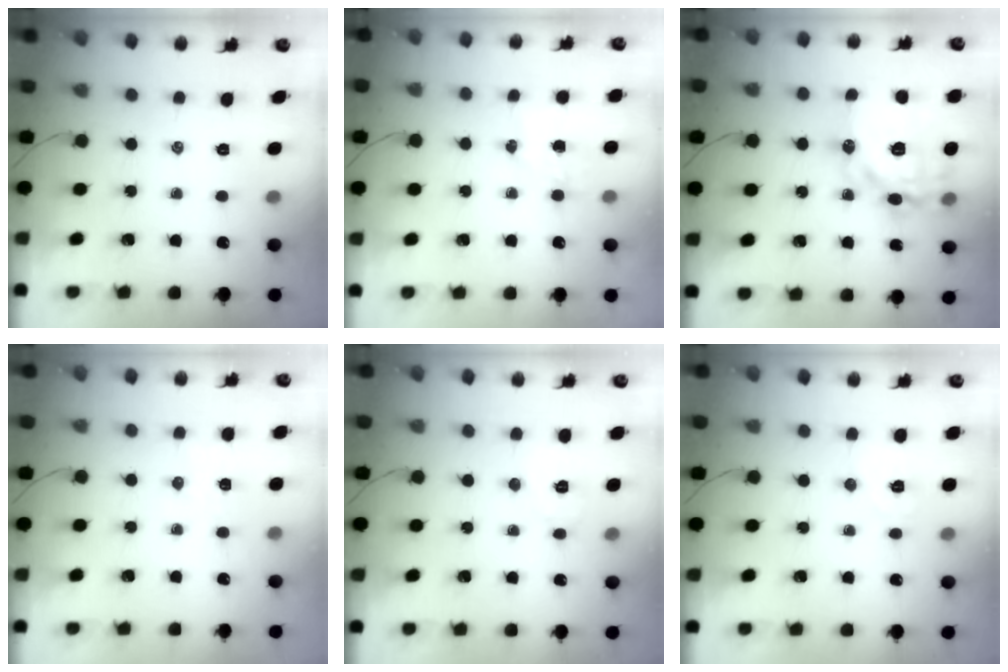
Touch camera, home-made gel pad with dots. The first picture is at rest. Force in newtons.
{"total": 4.9, "press": 4.9, "slide": 0.8}
{"total": 19.7, "press": 19.6, "slide": 2.6}
{"total": 3.9, "press": 3.8, "slide": 1.0}
{"total": 4.5, "press": 4.4, "slide": 0.7}
{"total": 5.4, "press": 5.3, "slide": 1.0}